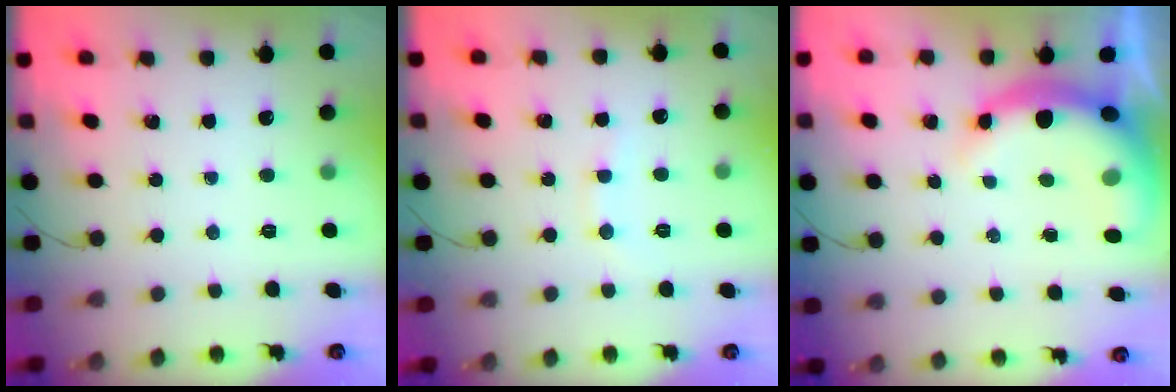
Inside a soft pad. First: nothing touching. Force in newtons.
{"total": 6.2, "press": 6.0, "slide": 1.5}
{"total": 10.9, "press": 10.6, "slide": 2.5}